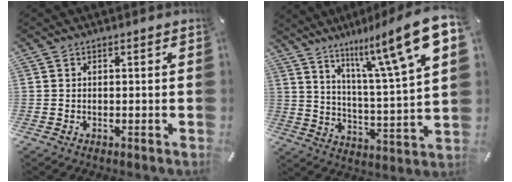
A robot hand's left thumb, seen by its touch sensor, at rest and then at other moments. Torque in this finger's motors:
{"motor_torque": [2.54, 2.46, 1.31, -1.46, 0.22]}